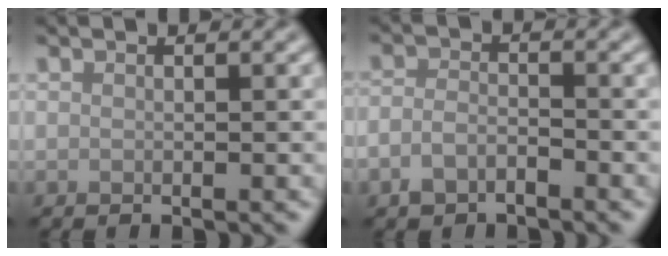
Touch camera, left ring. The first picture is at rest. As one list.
[{"total": 2.4, "force": [-1.5, 1.3, 1.3], "torque": [-0.025, 0.003, -0.038]}]